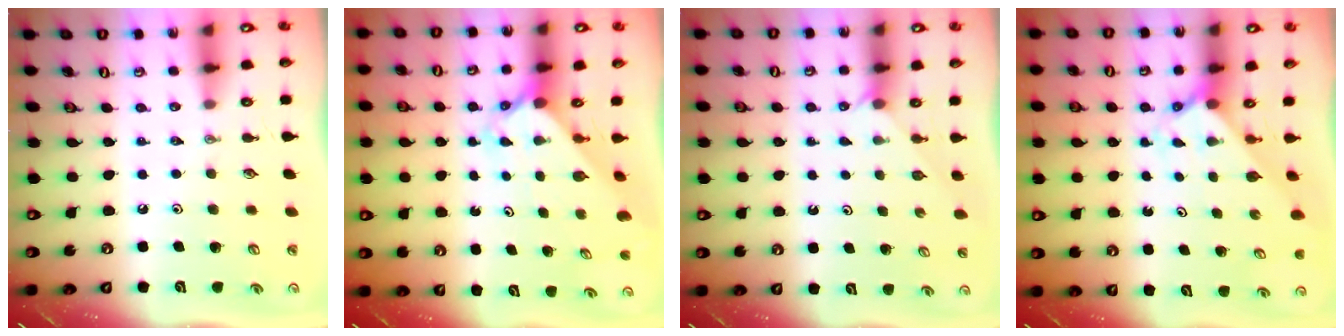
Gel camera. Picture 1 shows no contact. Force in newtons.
{"total": 2.5, "press": 2.5, "slide": 0.3}
{"total": 1.5, "press": 1.5, "slide": 0.3}
{"total": 1.8, "press": 1.7, "slide": 0.2}